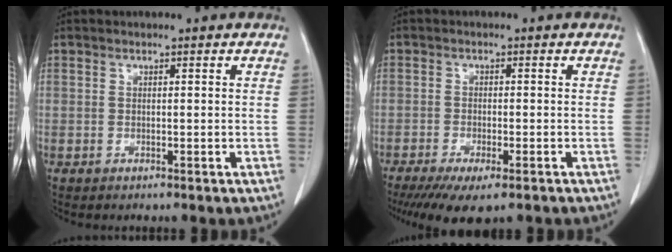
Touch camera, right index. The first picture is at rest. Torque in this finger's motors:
{"motor_torque": [1.10, -1.04, 0.51, 0.10]}